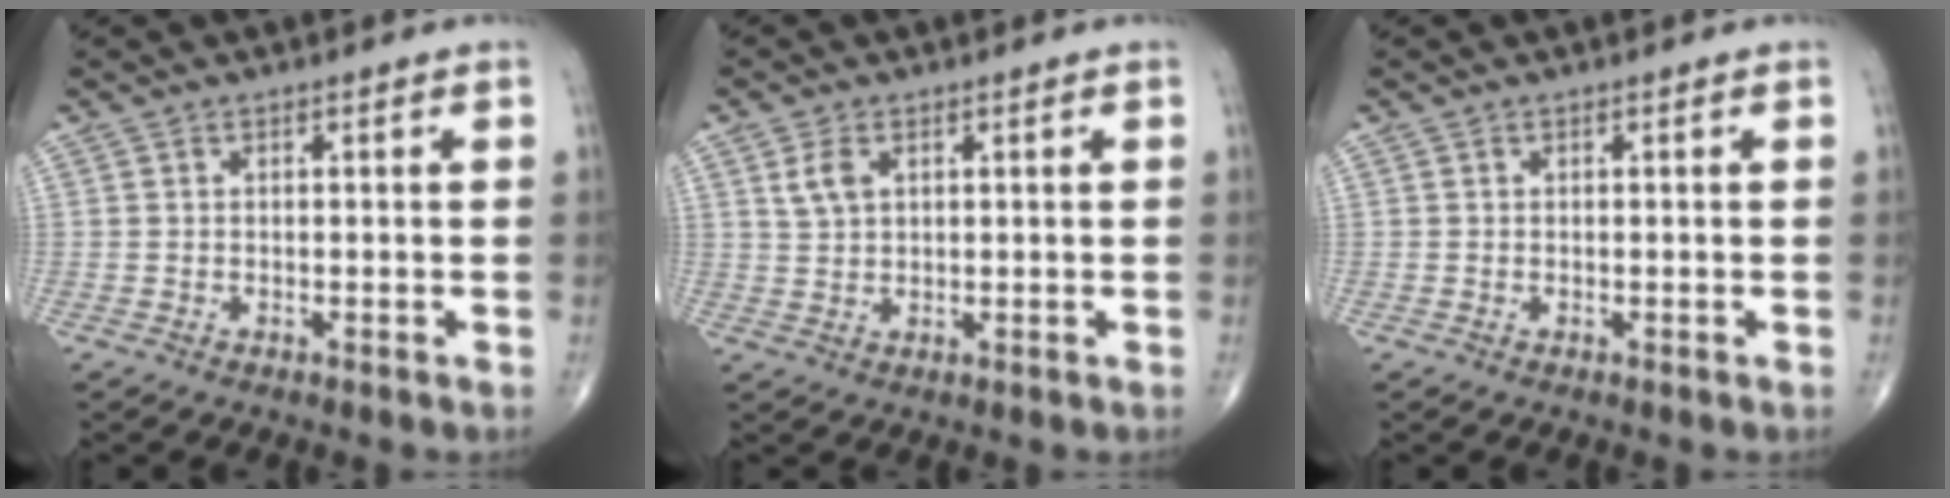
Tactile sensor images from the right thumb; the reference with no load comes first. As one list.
[{"total": 3.5, "force": [1.5, 2.2, 2.3], "torque": [-0.042, -0.003, 0.033]}, {"total": 0.0}]